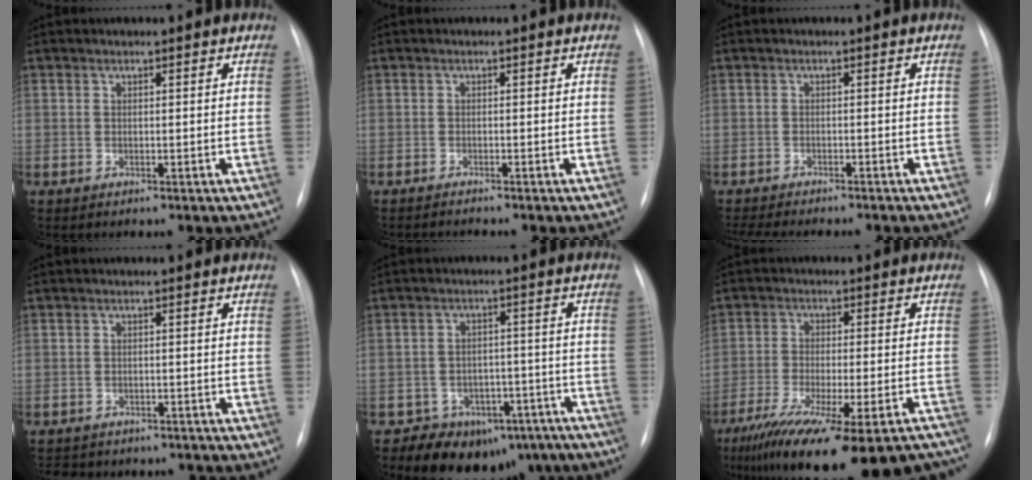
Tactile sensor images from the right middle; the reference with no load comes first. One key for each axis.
{"total": 1.6, "fx": -1.5, "fy": -0.2, "fz": 0.6, "tx": -0.007, "ty": -0.002, "tz": -0.021}
{"total": 11.8, "fx": -10.5, "fy": 2.2, "fz": 5.0, "tx": -0.075, "ty": -0.011, "tz": -0.135}
{"total": 9.5, "fx": -8.0, "fy": 4.4, "fz": 2.5, "tx": -0.050, "ty": 0.005, "tz": -0.092}
{"total": 13.5, "fx": -10.3, "fy": 8.3, "fz": 2.7, "tx": -0.014, "ty": 0.044, "tz": -0.119}
{"total": 26.1, "fx": -21.4, "fy": 4.3, "fz": 14.4, "tx": -0.196, "ty": -0.041, "tz": -0.295}